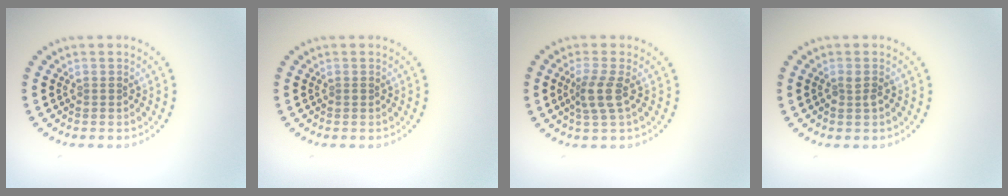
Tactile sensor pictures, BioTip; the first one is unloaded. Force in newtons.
{"total": 0.0}
{"total": 2.5, "press": 2.0, "slide": 1.6}
{"total": 0.9, "press": 0.8, "slide": 0.3}